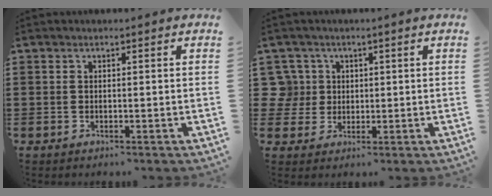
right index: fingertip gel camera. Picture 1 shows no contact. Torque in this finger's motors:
{"motor_torque": [-0.03, 0.09, 0.00, -0.07]}